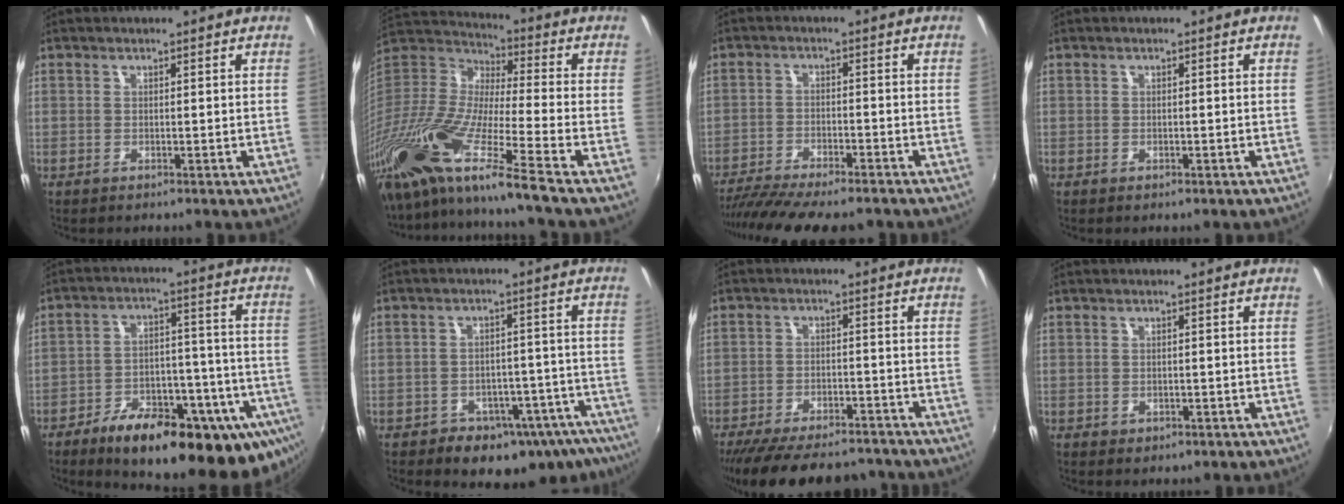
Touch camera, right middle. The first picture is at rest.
{"total": 23.9, "force": [-17.7, -0.2, 16.1], "torque": [-0.288, -0.065, -0.340]}
{"total": 14.4, "force": [-12.2, 2.5, 7.1], "torque": [-0.150, -0.042, -0.192]}
{"total": 1.1, "force": [-0.6, 0.8, 0.5], "torque": [-0.010, -0.006, -0.011]}
{"total": 27.8, "force": [-16.9, 11.0, 19.1], "torque": [-0.277, -0.012, -0.226]}
{"total": 14.2, "force": [-9.4, 8.5, 6.4], "torque": [-0.107, 0.016, -0.103]}
{"total": 19.6, "force": [-16.4, 6.5, 8.6], "torque": [-0.179, -0.021, -0.226]}
{"total": 2.3, "force": [-0.9, 1.8, 1.1], "torque": [-0.021, -0.007, -0.011]}